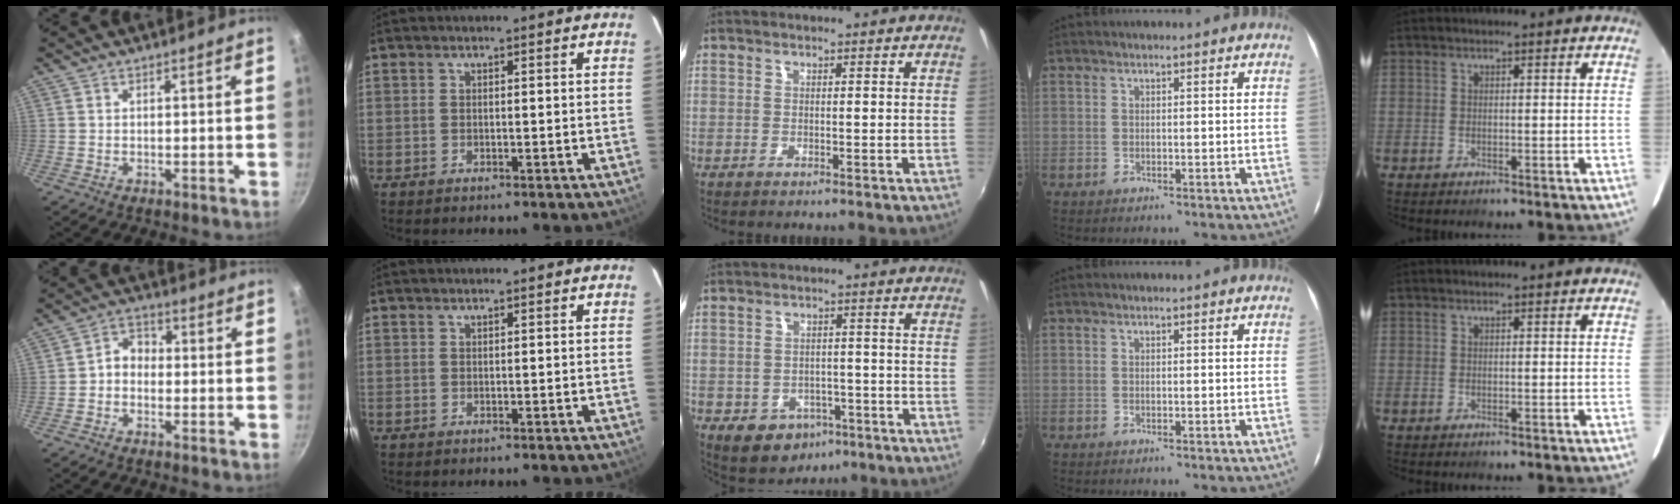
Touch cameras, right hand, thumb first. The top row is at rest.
{"thumb": {"total": 4.3, "force": [-0.9, 3.5, 2.4], "torque": [-0.023, 0.022, -0.030]}, "middle": {"total": 9.1, "force": [-4.7, 7.0, 3.5], "torque": [-0.078, 0.005, -0.047]}}